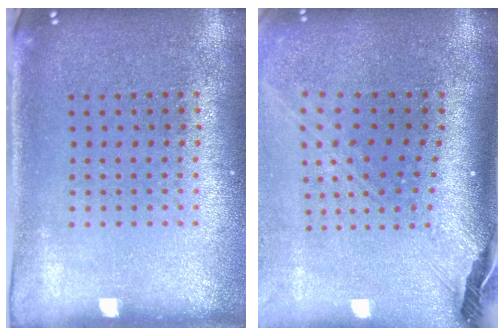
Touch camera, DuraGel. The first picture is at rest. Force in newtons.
{"total": 2.8, "press": 2.1, "slide": 1.9}